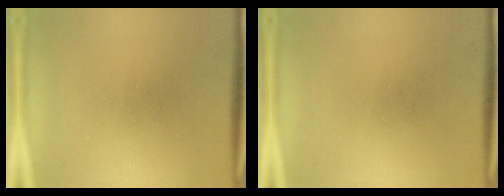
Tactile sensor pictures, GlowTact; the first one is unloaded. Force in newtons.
{"total": 0.0}